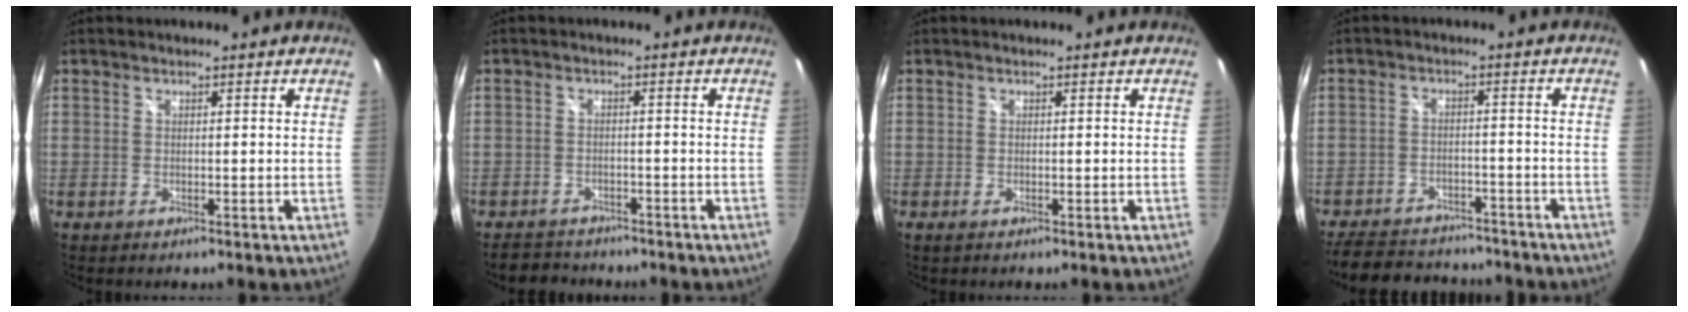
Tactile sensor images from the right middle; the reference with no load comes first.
{"total": 4.8, "force": [-4.3, 2.2, 0.5], "torque": [-0.021, 0.011, -0.066]}
{"total": 0.5, "force": [-0.2, 0.2, 0.4], "torque": [-0.008, -0.002, -0.005]}
{"total": 18.7, "force": [-15.6, 7.6, 7.0], "torque": [-0.163, 0.017, -0.211]}